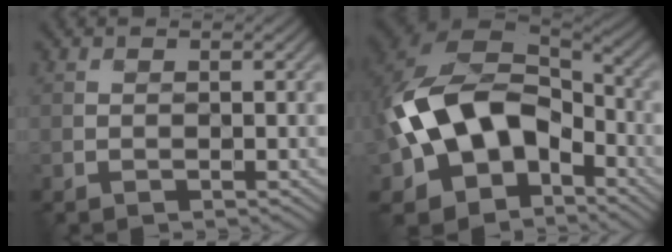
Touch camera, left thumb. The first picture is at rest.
{"total": 15.6, "force": [-3.4, 11.2, 10.3], "torque": [-0.235, -0.026, -0.059]}